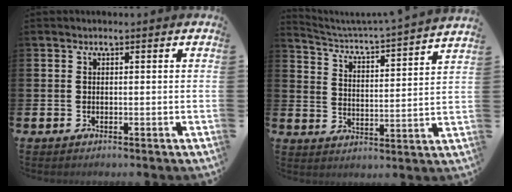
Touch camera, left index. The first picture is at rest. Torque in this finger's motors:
{"motor_torque": [-0.89, -1.20, -0.28, -0.04]}